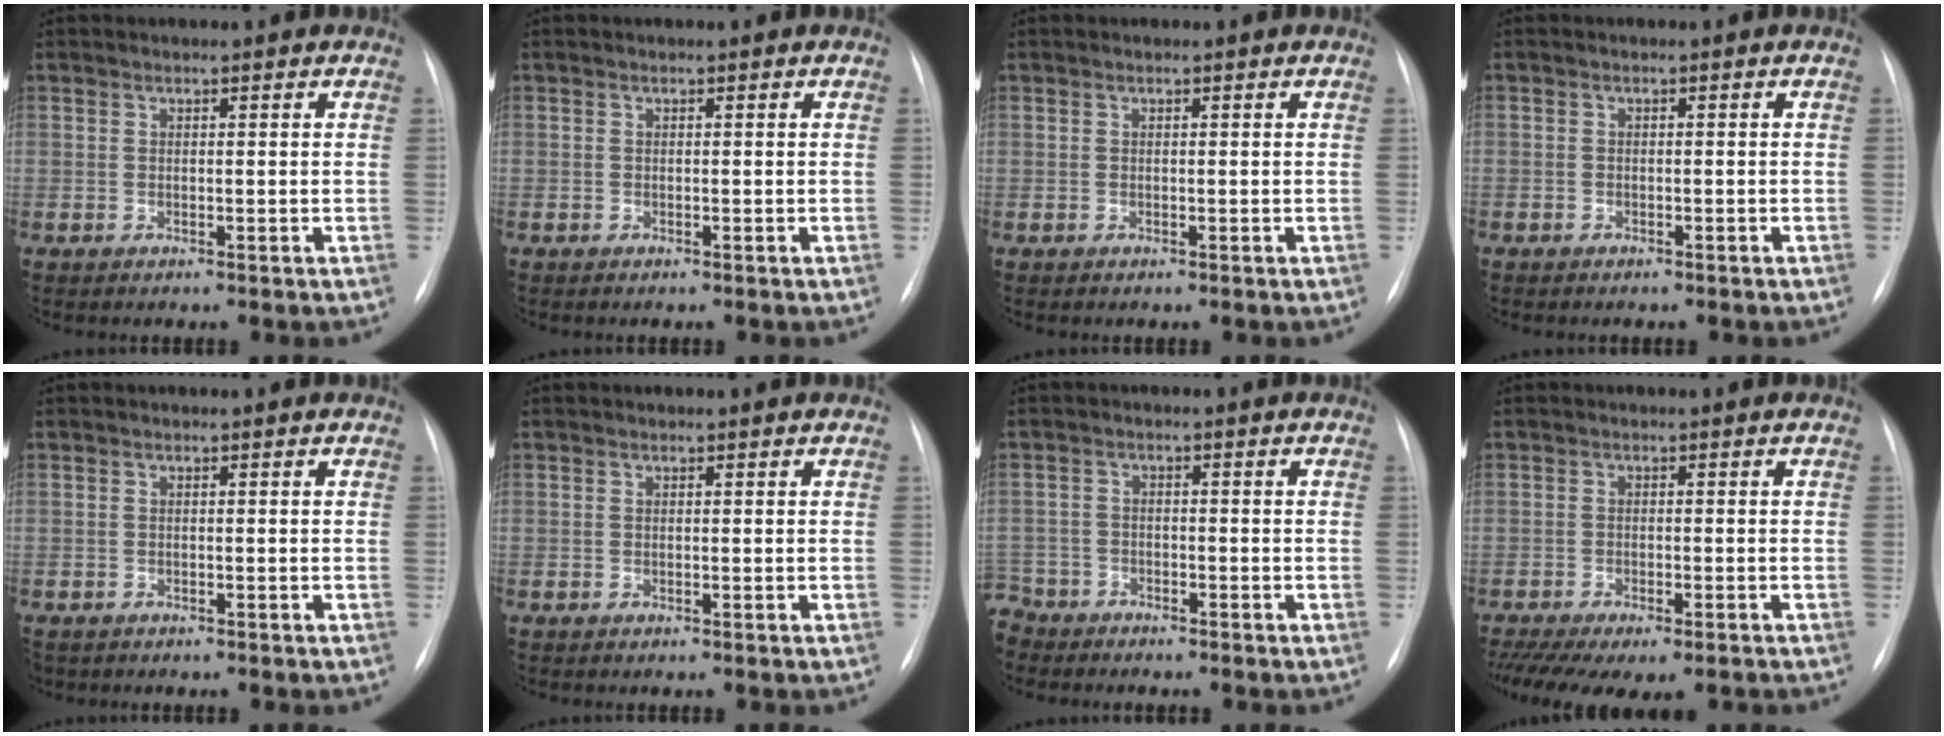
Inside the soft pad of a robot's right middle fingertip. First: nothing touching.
{"total": 0.0}
{"total": 0.0}
{"total": 1.2, "force": [-0.8, 0.8, 0.1], "torque": [-0.009, 0.003, -0.010]}
{"total": 1.8, "force": [-1.3, 1.1, 0.3], "torque": [-0.008, 0.001, -0.016]}
{"total": 0.0}
{"total": 5.3, "force": [-4.6, 2.6, -0.2], "torque": [0.006, -0.005, -0.090]}
{"total": 12.4, "force": [-9.4, 4.2, 6.9], "torque": [-0.138, -0.009, -0.132]}